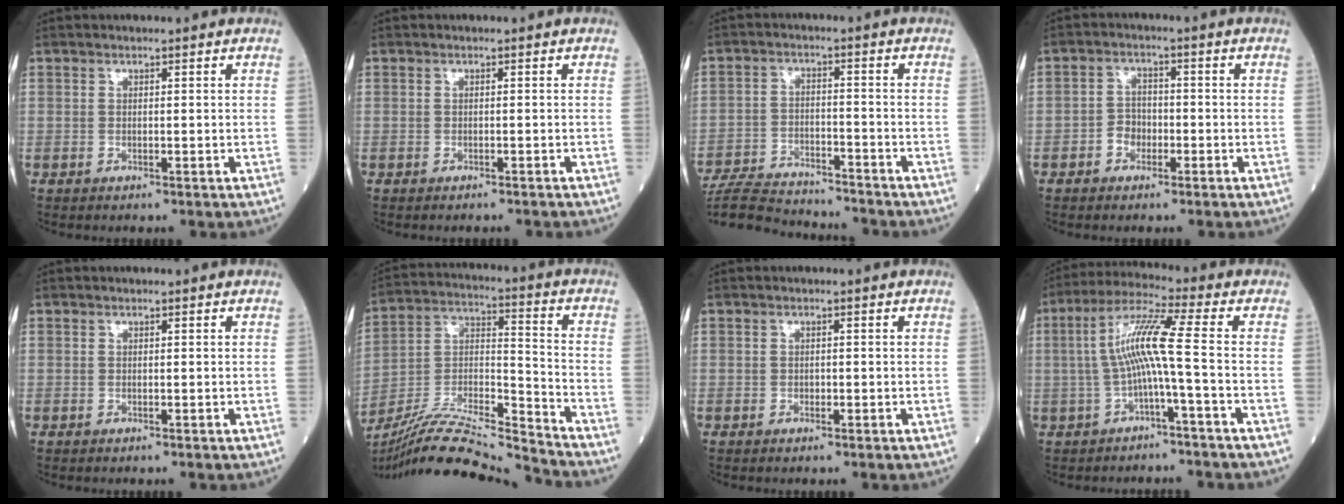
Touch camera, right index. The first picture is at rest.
{"total": 1.5, "force": [-1.5, -0.1, 0.3], "torque": [-0.004, -0.002, -0.018]}
{"total": 11.5, "force": [-11.0, 1.5, 2.9], "torque": [-0.054, 0.002, -0.177]}
{"total": 3.0, "force": [-1.5, 2.3, 1.3], "torque": [-0.019, 0.008, -0.029]}
{"total": 0.0}
{"total": 18.3, "force": [-17.4, -1.0, 5.8], "torque": [-0.112, 0.010, -0.306]}
{"total": 0.8, "force": [-0.3, 0.5, 0.5], "torque": [-0.011, 0.000, -0.004]}
{"total": 8.3, "force": [-1.1, -1.0, 8.1], "torque": [-0.162, 0.027, -0.019]}